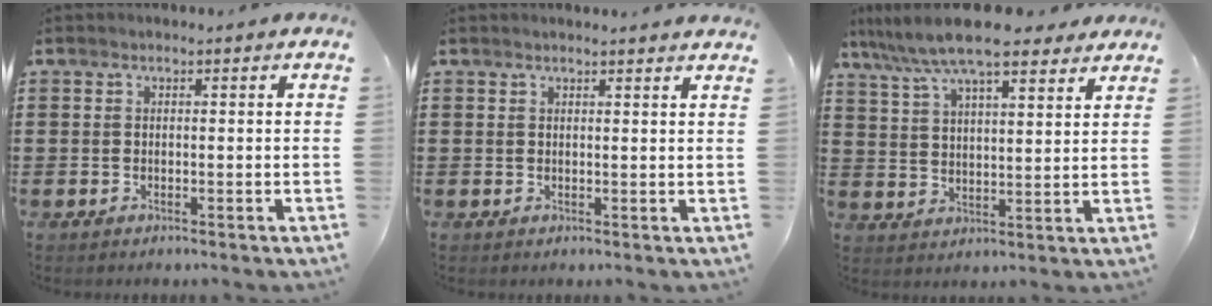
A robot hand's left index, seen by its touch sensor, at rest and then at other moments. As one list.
[{"total": 1.4, "force": [1.4, -0.2, 0.4], "torque": [-0.009, -0.001, 0.026]}, {"total": 9.7, "force": [8.1, 1.7, 5.0], "torque": [-0.123, -0.020, 0.146]}]